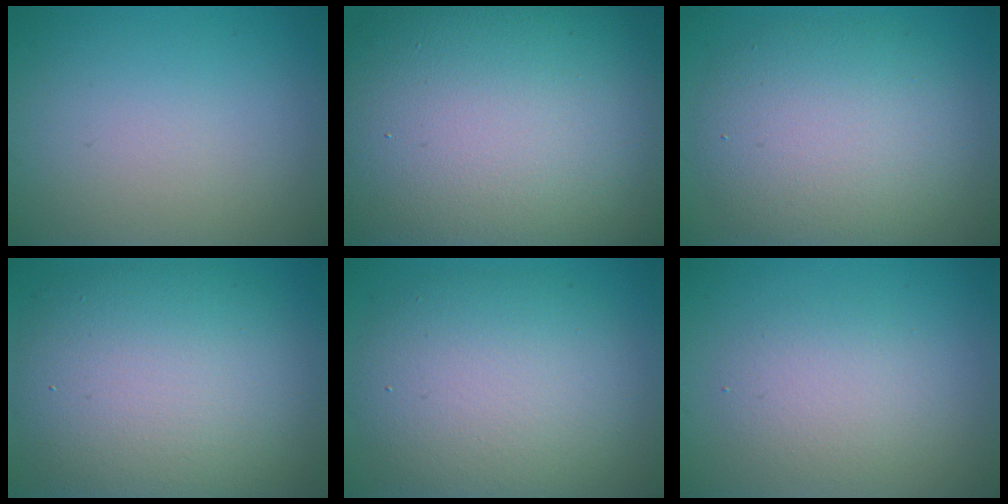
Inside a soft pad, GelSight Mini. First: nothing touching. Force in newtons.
{"total": 20.2, "press": 20.2, "slide": 1.0}
{"total": 7.8, "press": 7.8, "slide": 0.1}
{"total": 10.8, "press": 10.7, "slide": 0.6}
{"total": 8.6, "press": 8.6, "slide": 0.3}
{"total": 3.0, "press": 3.0, "slide": 0.2}